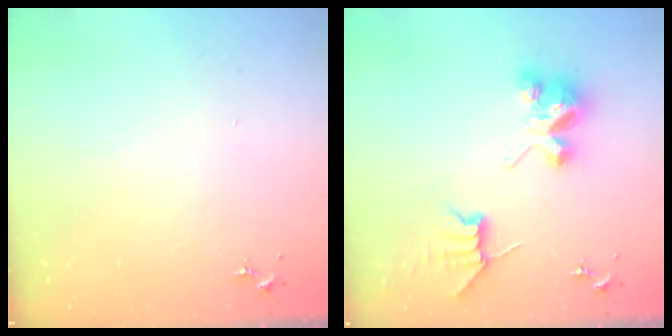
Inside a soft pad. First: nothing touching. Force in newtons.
{"total": 8.7, "press": 8.6, "slide": 0.6}